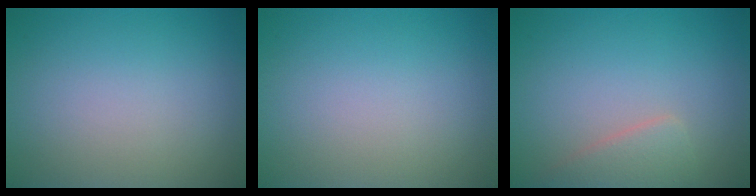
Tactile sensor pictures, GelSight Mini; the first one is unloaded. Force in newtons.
{"total": 0.0}
{"total": 2.3, "press": 2.3, "slide": 0.1}